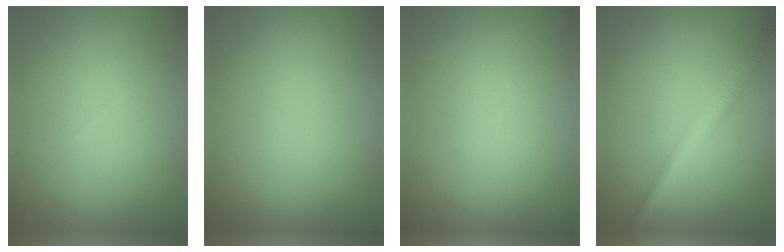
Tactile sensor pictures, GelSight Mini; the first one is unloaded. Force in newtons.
{"total": 0.0}
{"total": 0.0}
{"total": 3.2, "press": 3.2, "slide": 0.1}